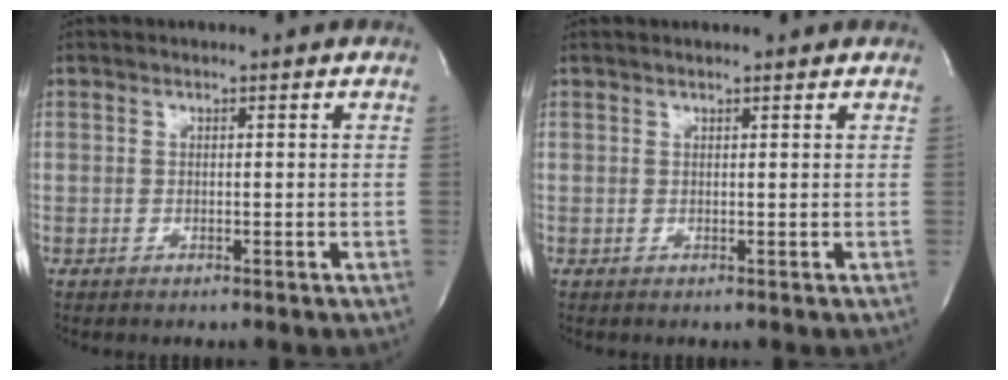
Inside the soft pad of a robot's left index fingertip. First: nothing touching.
{"total": 2.8, "force": [2.6, 0.3, 0.9], "torque": [-0.014, 0.019, 0.029]}